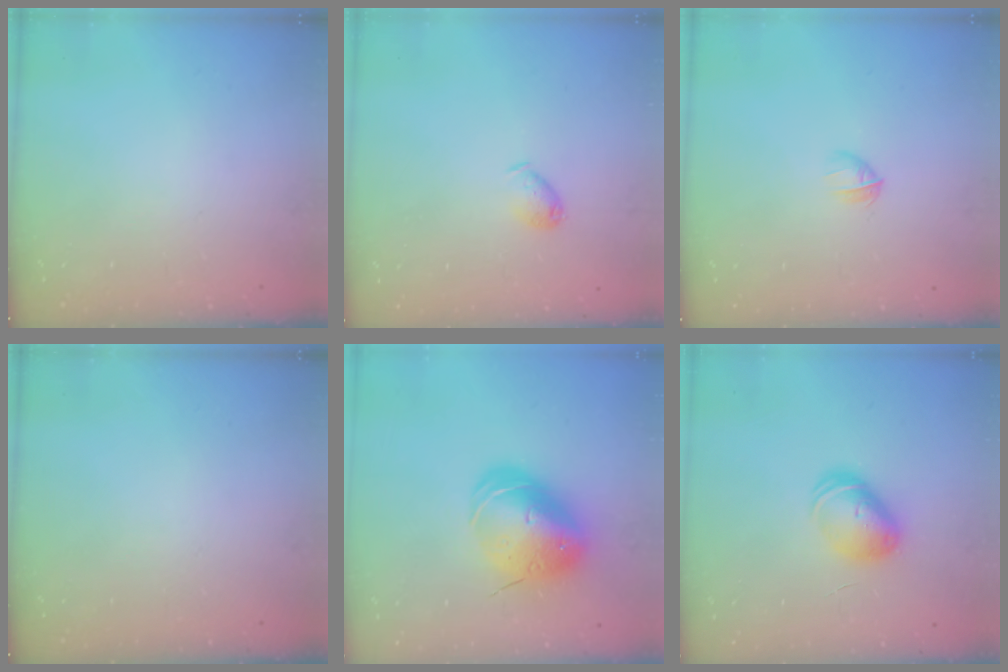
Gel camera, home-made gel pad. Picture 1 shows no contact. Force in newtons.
{"total": 5.8, "press": 5.8, "slide": 0.7}
{"total": 3.1, "press": 2.9, "slide": 0.8}
{"total": 0.0}
{"total": 17.1, "press": 16.8, "slide": 3.0}
{"total": 8.7, "press": 8.7, "slide": 0.5}